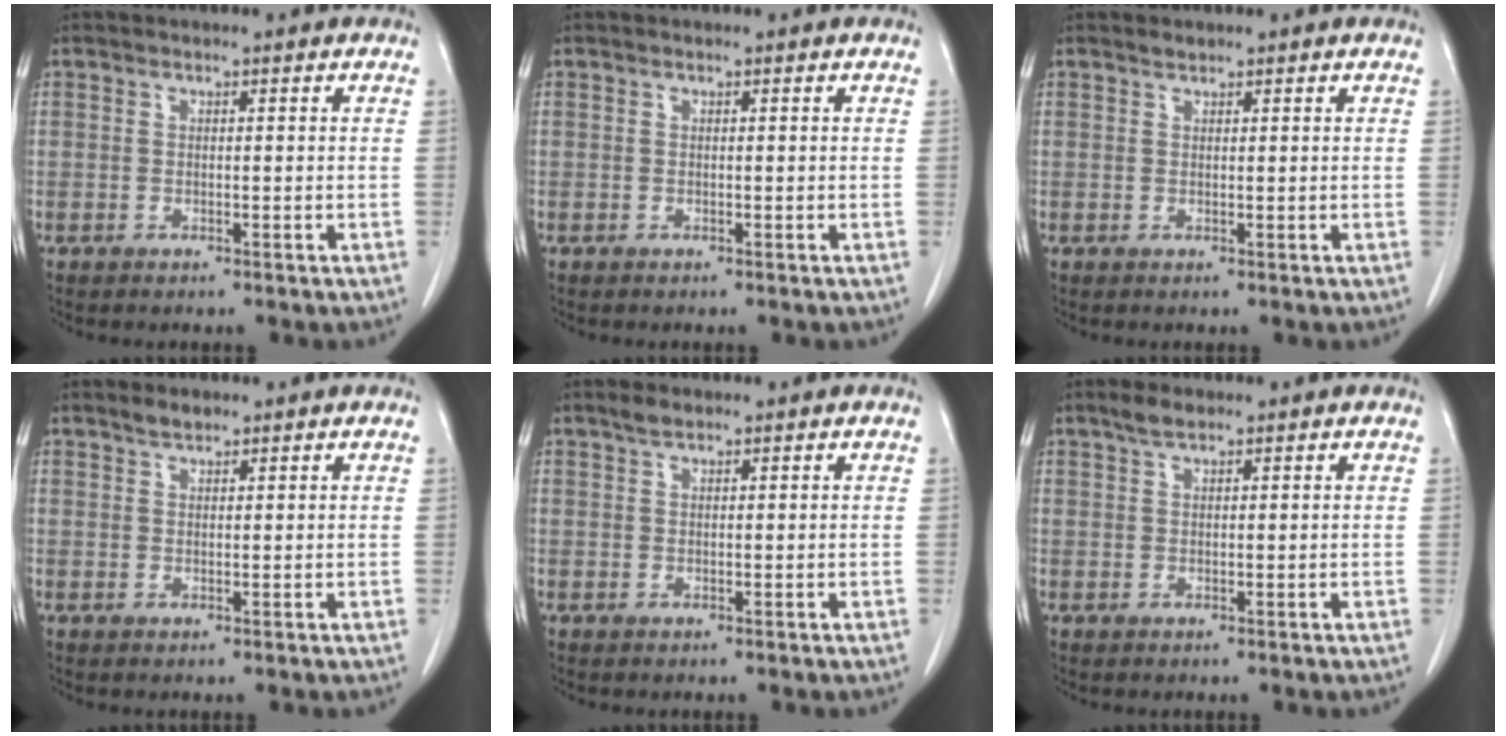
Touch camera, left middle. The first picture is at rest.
{"total": 0.0}
{"total": 0.6, "force": [0.6, 0.2, 0.0], "torque": [-0.005, -0.001, 0.011]}
{"total": 1.6, "force": [1.4, 0.6, 0.6], "torque": [-0.014, 0.002, 0.026]}
{"total": 1.5, "force": [1.2, 0.5, 0.8], "torque": [-0.018, 0.005, 0.024]}
{"total": 2.1, "force": [1.6, 0.6, 1.2], "torque": [-0.027, 0.006, 0.031]}